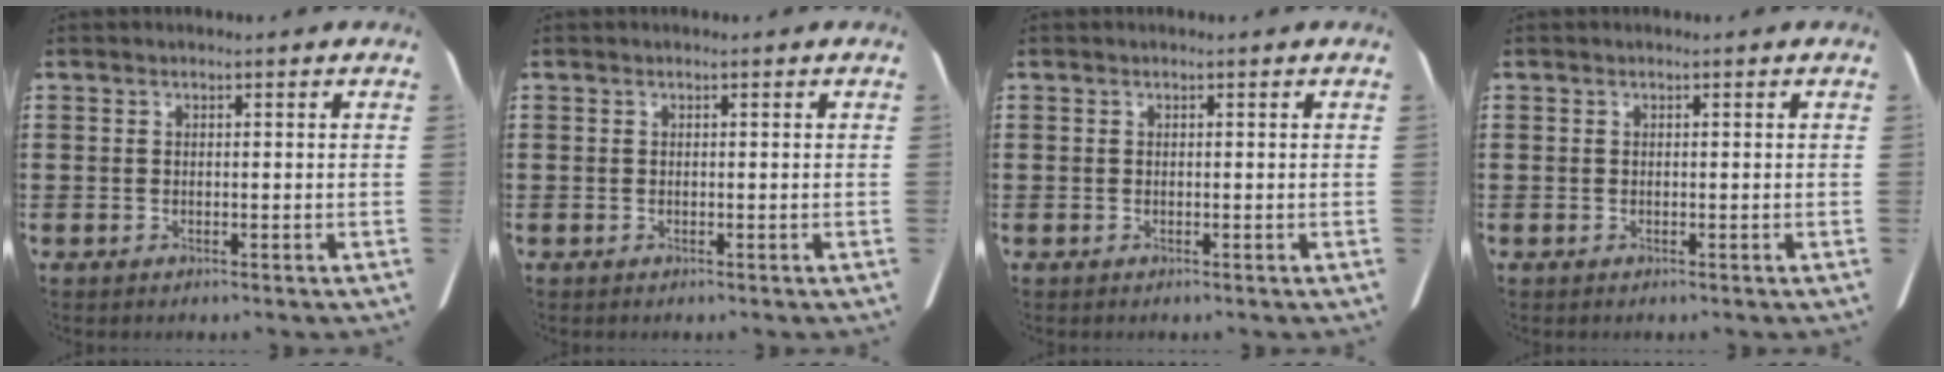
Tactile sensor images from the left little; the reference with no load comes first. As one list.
[{"total": 0.0}, {"total": 0.0}, {"total": 0.0}]